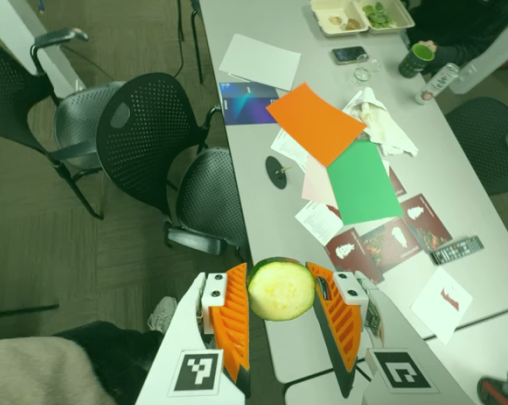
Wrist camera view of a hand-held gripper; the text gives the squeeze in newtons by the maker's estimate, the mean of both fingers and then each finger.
{"total": 12.1, "left": 12.7, "right": 11.4}